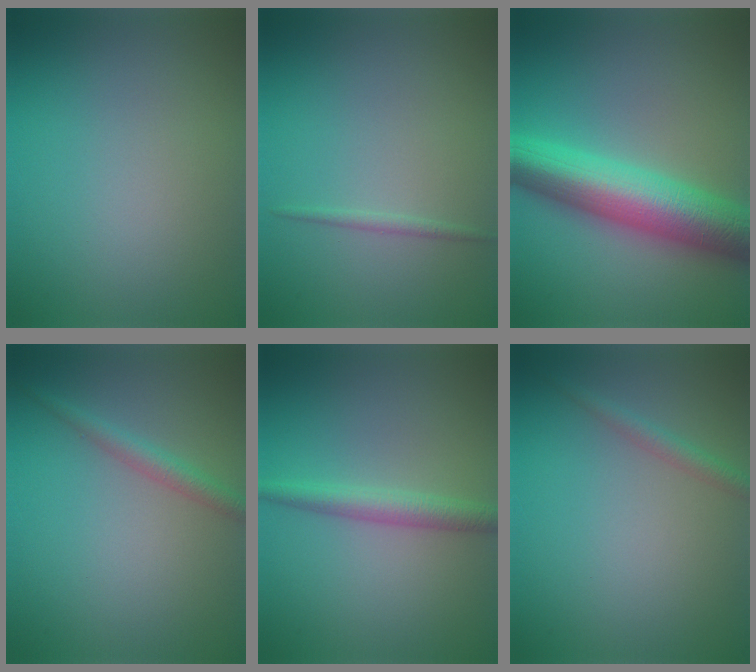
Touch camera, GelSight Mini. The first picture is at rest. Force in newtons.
{"total": 0.8, "press": 0.8, "slide": 0.0}
{"total": 9.8, "press": 9.8, "slide": 0.2}
{"total": 2.0, "press": 2.0, "slide": 0.1}
{"total": 2.5, "press": 2.5, "slide": 0.1}
{"total": 1.5, "press": 1.5, "slide": 0.1}